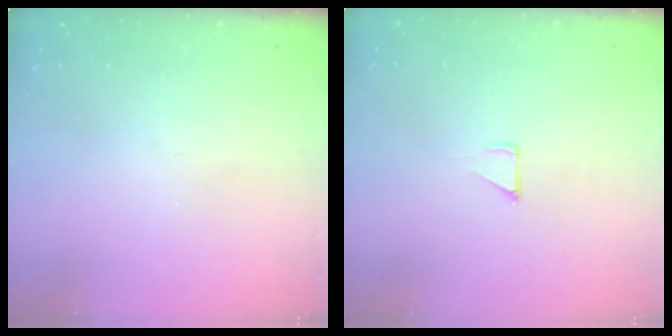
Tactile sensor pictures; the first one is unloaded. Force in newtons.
{"total": 4.8, "press": 4.8, "slide": 0.2}